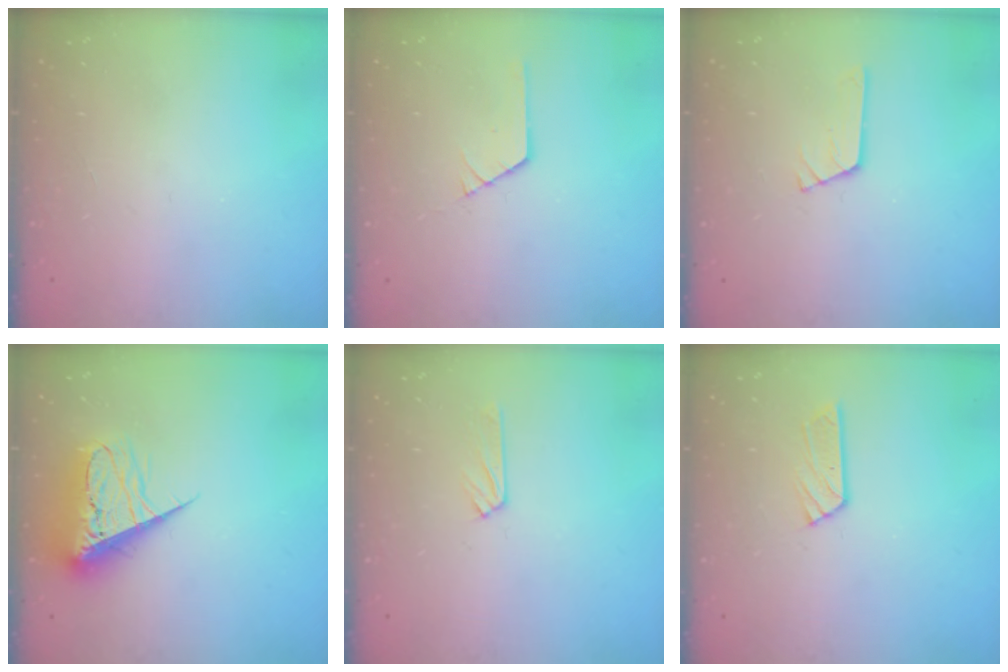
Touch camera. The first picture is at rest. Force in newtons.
{"total": 1.0, "press": 1.0, "slide": 0.1}
{"total": 2.9, "press": 2.9, "slide": 0.2}
{"total": 9.7, "press": 9.6, "slide": 1.0}
{"total": 4.5, "press": 4.4, "slide": 0.6}
{"total": 4.0, "press": 4.0, "slide": 0.3}